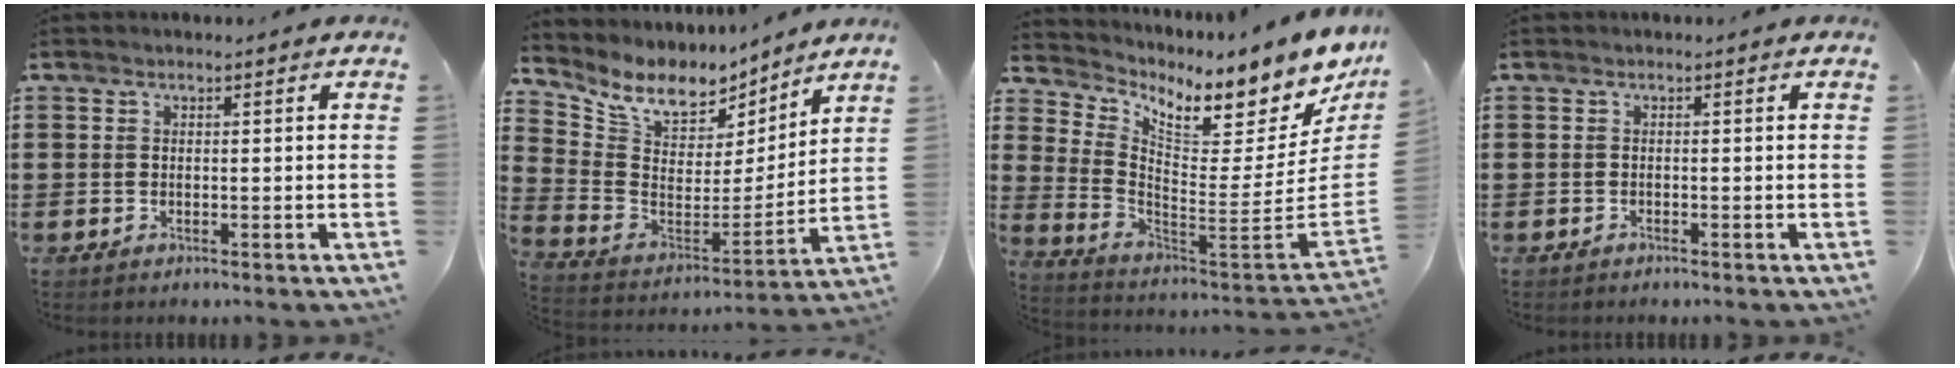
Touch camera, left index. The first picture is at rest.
{"total": 8.9, "force": [7.1, 4.4, 3.0], "torque": [-0.095, -0.043, 0.127]}
{"total": 6.4, "force": [5.1, 1.7, 3.5], "torque": [-0.075, -0.069, 0.078]}
{"total": 0.5, "force": [-0.5, 0.0, 0.0], "torque": [-0.003, -0.002, -0.012]}